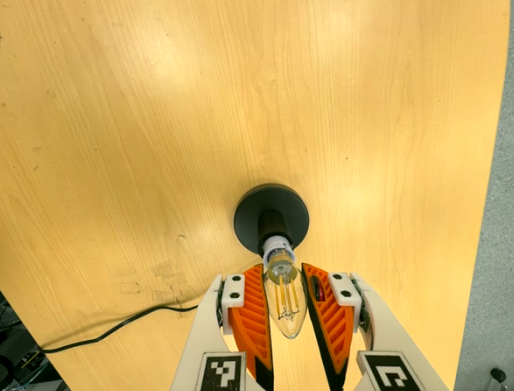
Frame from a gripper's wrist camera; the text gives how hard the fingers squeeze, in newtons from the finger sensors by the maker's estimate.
{"total": 8.4, "left": 7.4, "right": 9.5}